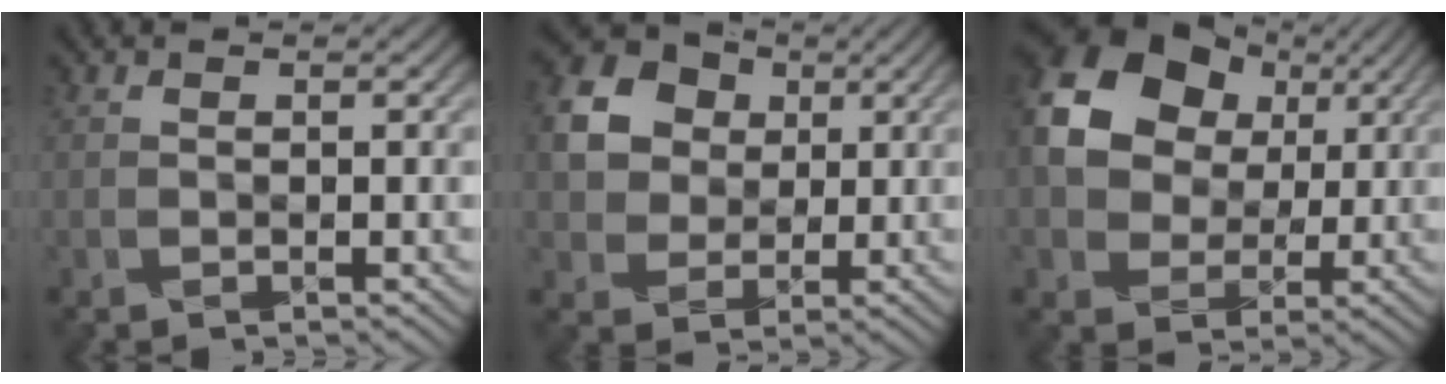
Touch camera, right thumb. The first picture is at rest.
{"total": 9.8, "force": [3.0, 8.3, 4.2], "torque": [-0.131, 0.035, 0.055]}
{"total": 14.2, "force": [4.7, 10.5, 8.2], "torque": [-0.194, 0.024, 0.090]}